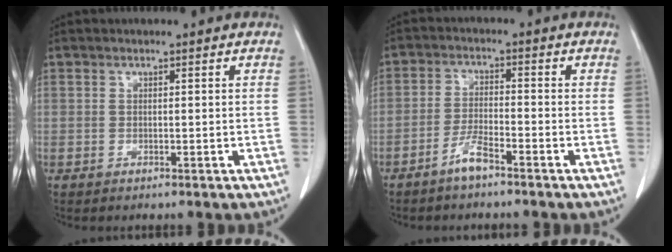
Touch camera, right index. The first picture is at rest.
{"total": 3.1, "force": [-2.4, 0.2, 1.9], "torque": [-0.040, 0.001, -0.048]}